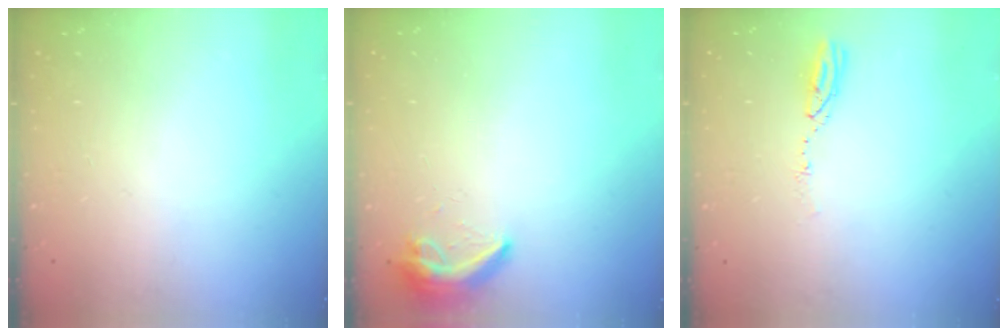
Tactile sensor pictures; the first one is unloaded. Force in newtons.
{"total": 7.8, "press": 7.8, "slide": 0.9}
{"total": 3.9, "press": 3.9, "slide": 0.4}